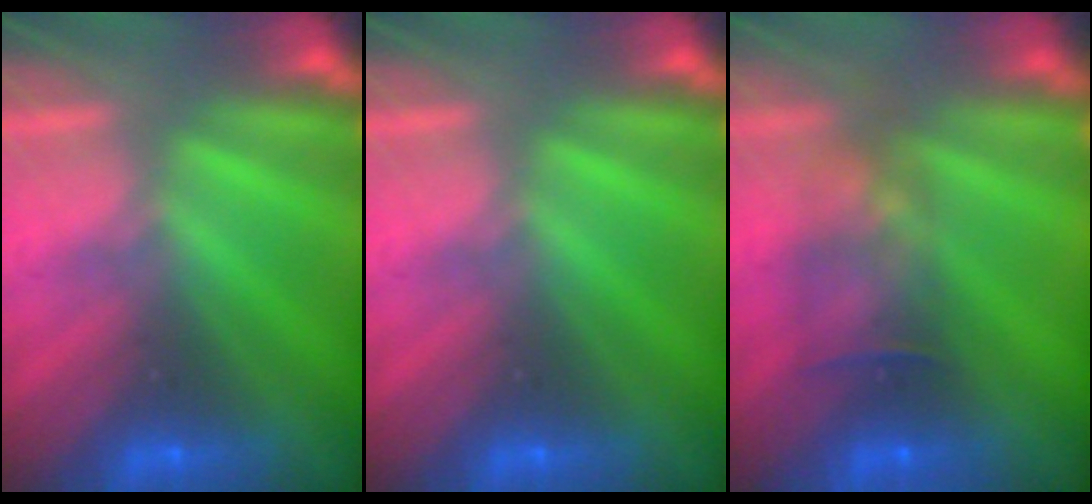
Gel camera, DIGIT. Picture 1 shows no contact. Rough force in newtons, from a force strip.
{"total": 0.0}
{"total": 7.9}